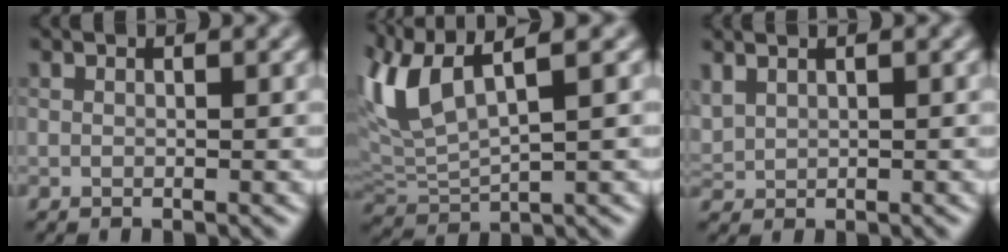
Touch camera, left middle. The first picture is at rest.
{"total": 6.0, "force": [1.6, 2.1, 5.3], "torque": [-0.129, 0.013, 0.037]}
{"total": 0.6, "force": [0.5, 0.2, 0.3], "torque": [-0.018, 0.011, 0.023]}